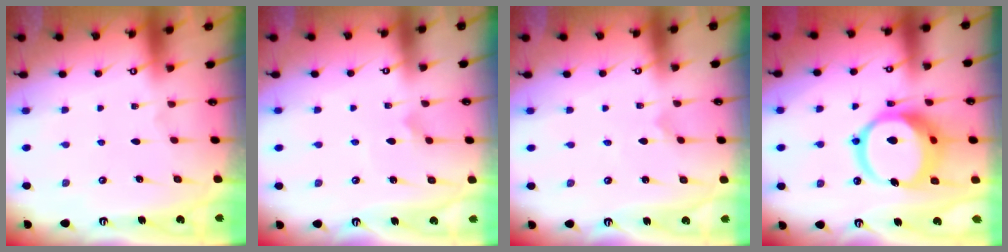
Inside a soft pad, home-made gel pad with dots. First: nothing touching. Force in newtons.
{"total": 3.0, "press": 3.0, "slide": 0.2}
{"total": 0.0}
{"total": 17.0, "press": 16.9, "slide": 2.1}